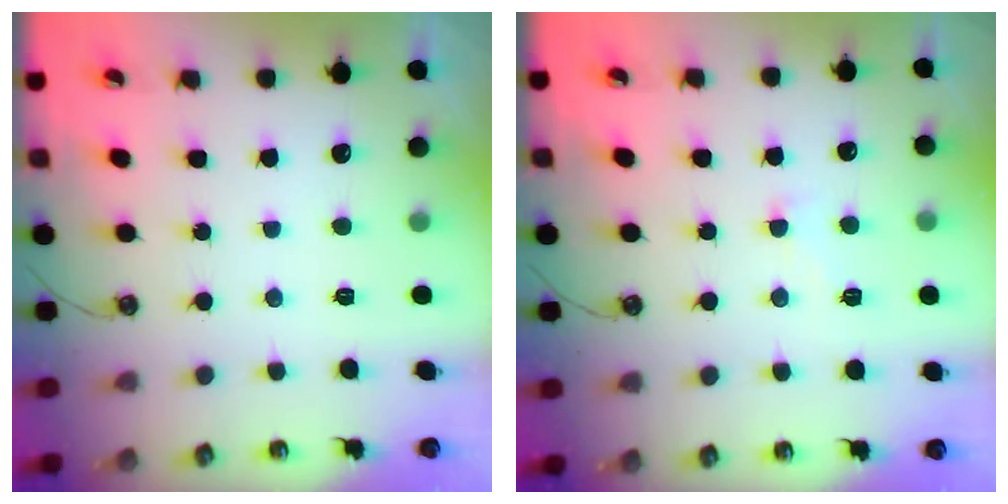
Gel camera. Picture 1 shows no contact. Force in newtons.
{"total": 1.0, "press": 0.8, "slide": 0.5}